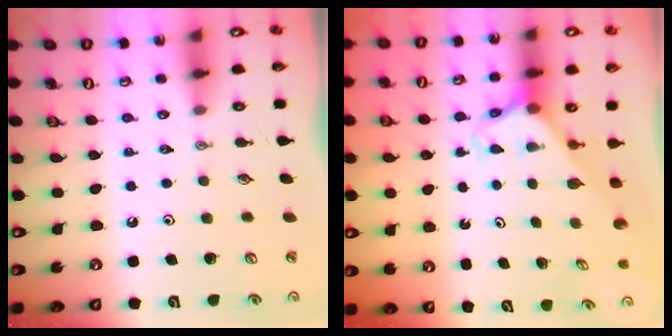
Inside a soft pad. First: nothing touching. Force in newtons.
{"total": 2.4, "press": 2.4, "slide": 0.1}